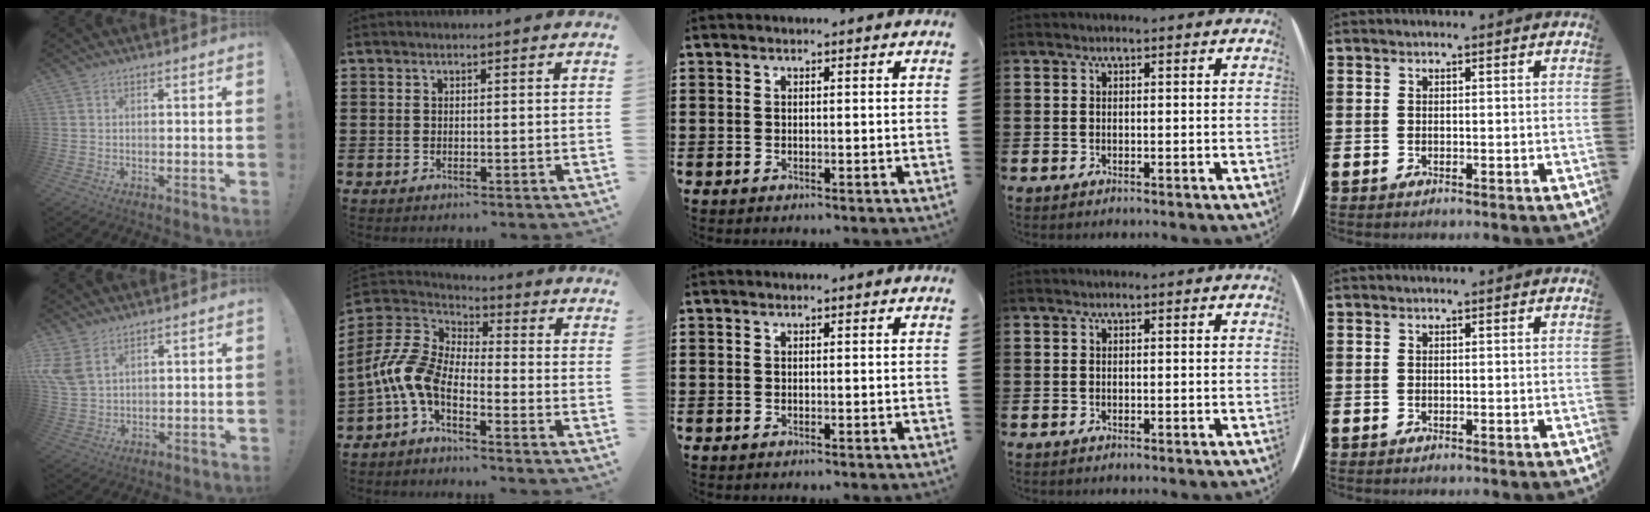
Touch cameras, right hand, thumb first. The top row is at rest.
{"thumb": {"total": 7.6, "force": [4.2, 4.6, 4.4], "torque": [-0.092, -0.016, 0.084]}, "index": {"total": 8.0, "force": [-4.0, 3.9, 5.8], "torque": [-0.170, -0.023, -0.093]}}